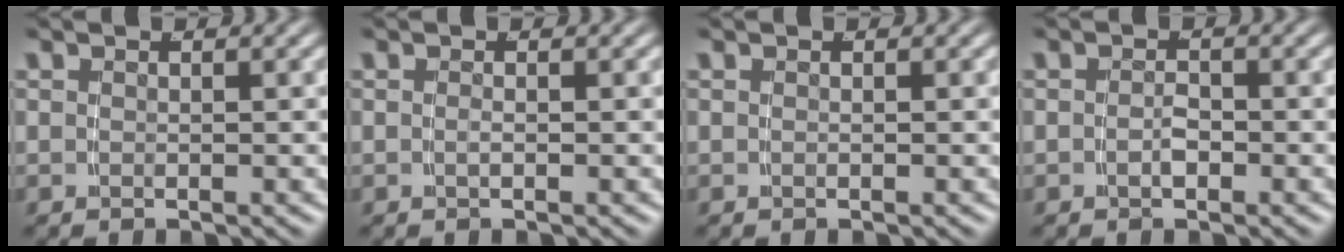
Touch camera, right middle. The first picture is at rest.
{"total": 0.6, "force": [-0.3, -0.5, 0.3], "torque": [-0.006, -0.001, -0.003]}
{"total": 0.0}
{"total": 1.3, "force": [-0.7, 0.5, 0.9], "torque": [-0.019, -0.005, -0.011]}